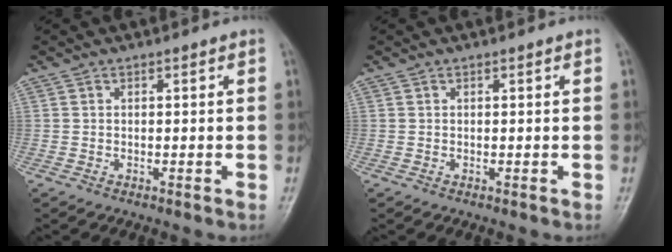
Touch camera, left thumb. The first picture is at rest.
{"total": 0.0}